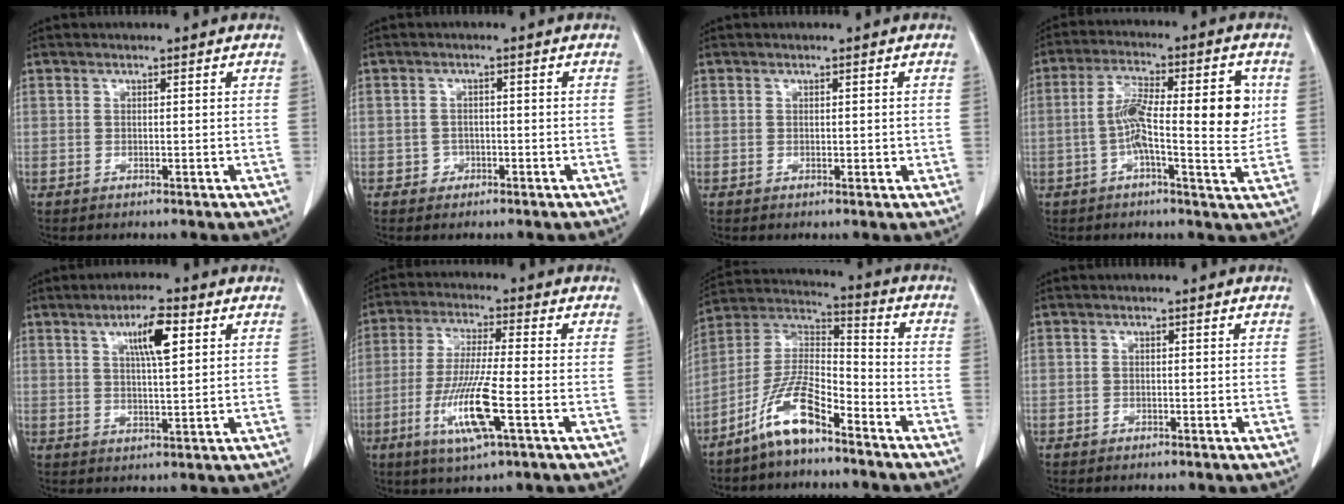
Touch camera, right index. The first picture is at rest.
{"total": 1.8, "force": [-0.9, 1.6, 0.1], "torque": [0.006, 0.009, -0.017]}
{"total": 1.1, "force": [0.1, 0.7, 0.9], "torque": [-0.009, 0.000, 0.003]}
{"total": 12.4, "force": [0.5, 2.7, 12.0], "torque": [-0.193, 0.020, 0.001]}
{"total": 6.5, "force": [2.7, 1.0, 5.9], "torque": [-0.102, 0.003, 0.045]}
{"total": 11.0, "force": [-3.7, 0.4, 10.3], "torque": [-0.207, -0.019, -0.074]}
{"total": 11.0, "force": [-7.5, 2.8, 7.5], "torque": [-0.163, 0.013, -0.145]}
{"total": 0.7, "force": [-0.5, 0.5, 0.1], "torque": [-0.003, 0.002, -0.010]}